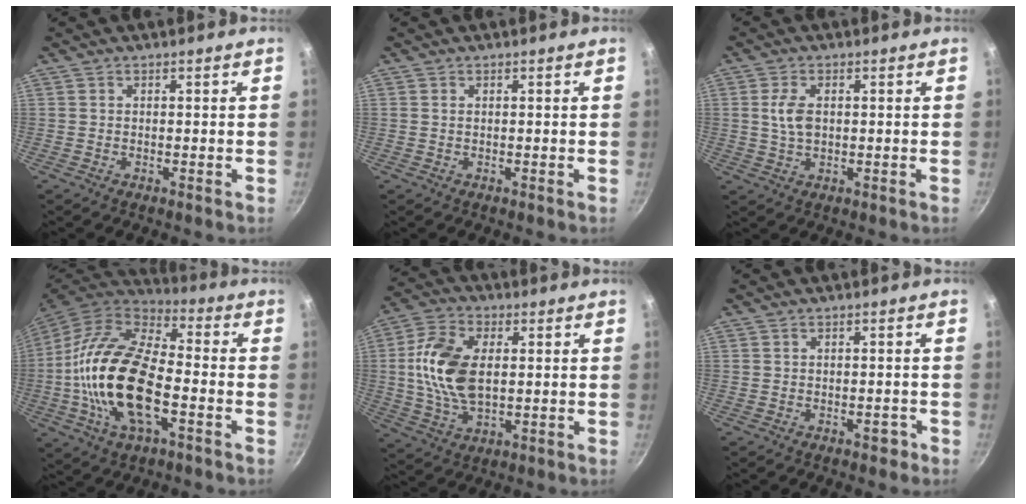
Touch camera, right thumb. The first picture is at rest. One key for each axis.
{"total": 0.0}
{"total": 4.6, "fx": 0.6, "fy": 2.7, "fz": 3.6, "tx": -0.073, "ty": -0.002, "tz": 0.013}
{"total": 21.6, "fx": -4.3, "fy": 10.1, "fz": 18.6, "tx": -0.374, "ty": 0.025, "tz": -0.081}
{"total": 14.2, "fx": 1.1, "fy": 8.0, "fz": 11.7, "tx": -0.234, "ty": 0.003, "tz": 0.022}
{"total": 1.5, "fx": -1.0, "fy": 0.9, "fz": 0.8, "tx": -0.003, "ty": 0.008, "tz": -0.013}